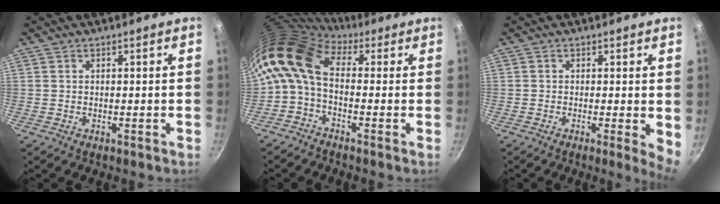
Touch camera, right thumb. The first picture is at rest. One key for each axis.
{"total": 10.1, "fx": 0.3, "fy": 6.3, "fz": 7.8, "tx": -0.152, "ty": 0.028, "tz": -0.018}
{"total": 4.0, "fx": -0.1, "fy": 1.0, "fz": 3.8, "tx": -0.047, "ty": -0.009, "tz": -0.004}